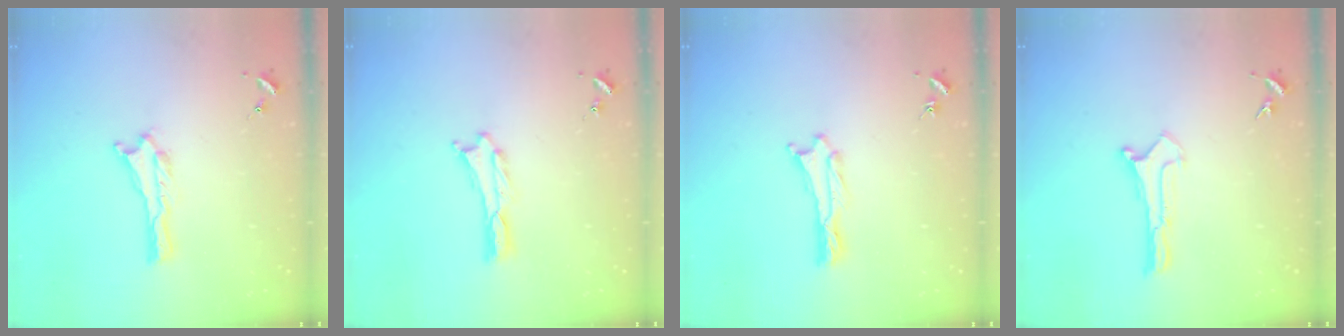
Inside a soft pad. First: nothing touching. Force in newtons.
{"total": 0.0}
{"total": 0.6, "press": 0.6, "slide": 0.1}
{"total": 0.0}